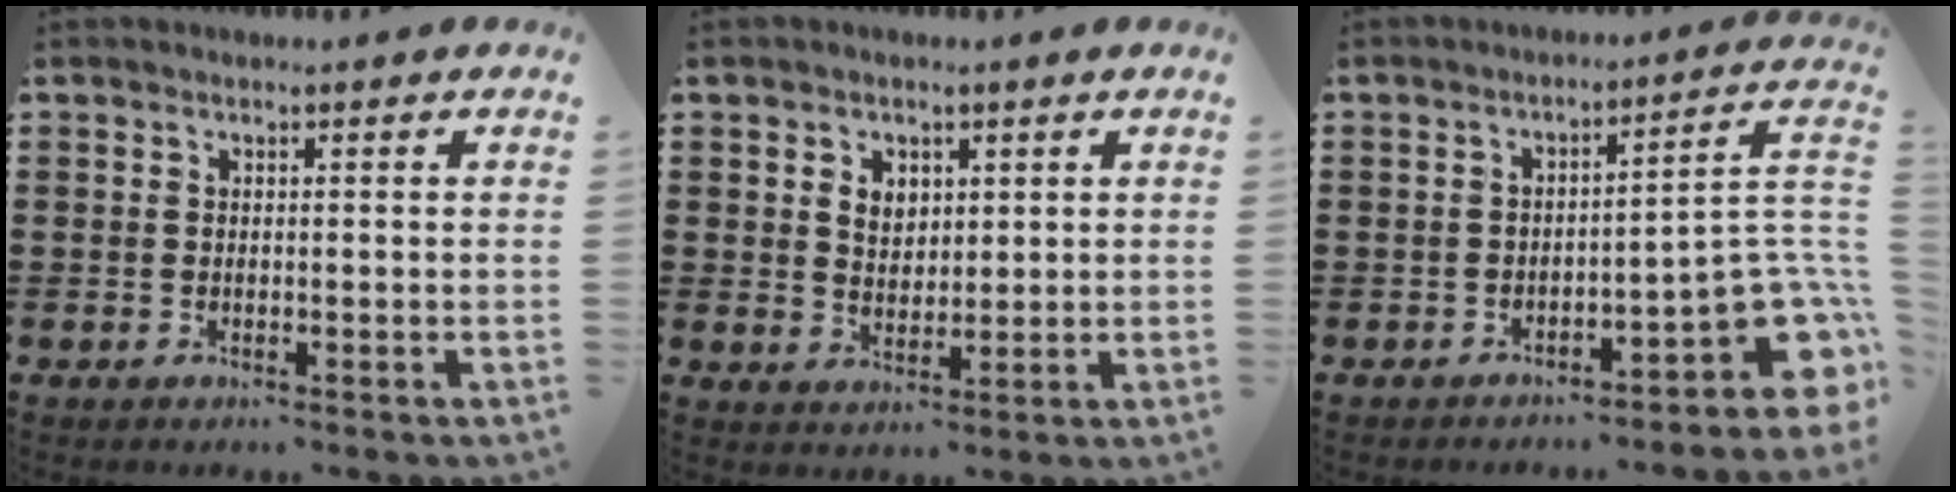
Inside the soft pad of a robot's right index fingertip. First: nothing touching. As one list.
[{"total": 3.2, "force": [1.3, 2.5, 1.6], "torque": [-0.040, 0.010, 0.022]}, {"total": 8.1, "force": [-3.8, 2.6, 6.7], "torque": [-0.082, -0.009, -0.070]}]